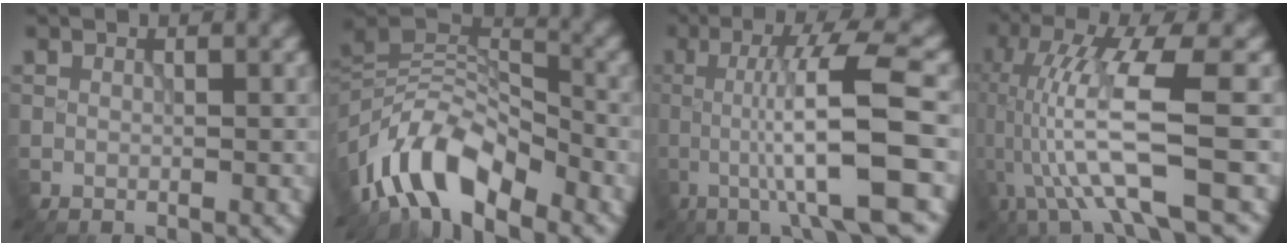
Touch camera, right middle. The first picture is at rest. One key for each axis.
{"total": 9.4, "fx": -6.2, "fy": 3.7, "fz": 6.1, "tx": -0.093, "ty": 0.012, "tz": -0.131}
{"total": 9.7, "fx": -1.7, "fy": 1.3, "fz": 9.5, "tx": -0.140, "ty": 0.014, "tz": -0.033}
{"total": 9.8, "fx": -1.6, "fy": 1.9, "fz": 9.5, "tx": -0.180, "ty": 0.009, "tz": -0.028}